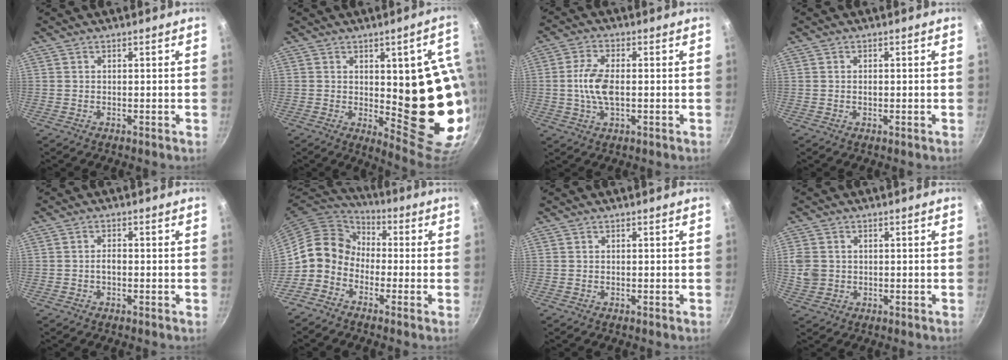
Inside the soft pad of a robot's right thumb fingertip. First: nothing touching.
{"total": 18.8, "force": [-0.3, 6.9, 17.5], "torque": [-0.160, -0.028, 0.008]}
{"total": 7.5, "force": [-0.3, 3.7, 6.6], "torque": [-0.132, 0.008, -0.010]}
{"total": 1.0, "force": [0.0, 0.7, 0.8], "torque": [-0.011, 0.003, -0.001]}
{"total": 1.7, "force": [-0.4, 1.0, 1.3], "torque": [-0.017, 0.011, -0.008]}
{"total": 10.0, "force": [-2.8, 8.2, 4.9], "torque": [-0.051, 0.049, -0.083]}
{"total": 0.0}
{"total": 5.2, "force": [0.2, 4.5, 2.6], "torque": [-0.042, -0.003, 0.006]}